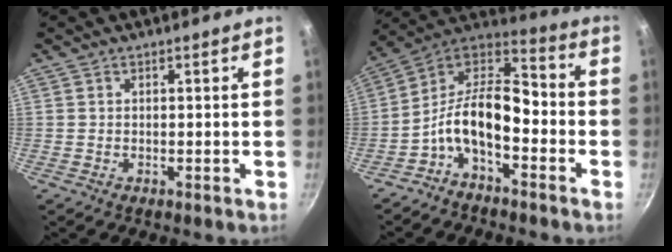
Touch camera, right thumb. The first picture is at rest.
{"total": 12.9, "force": [-4.2, 6.4, 10.4], "torque": [-0.172, 0.088, -0.084]}